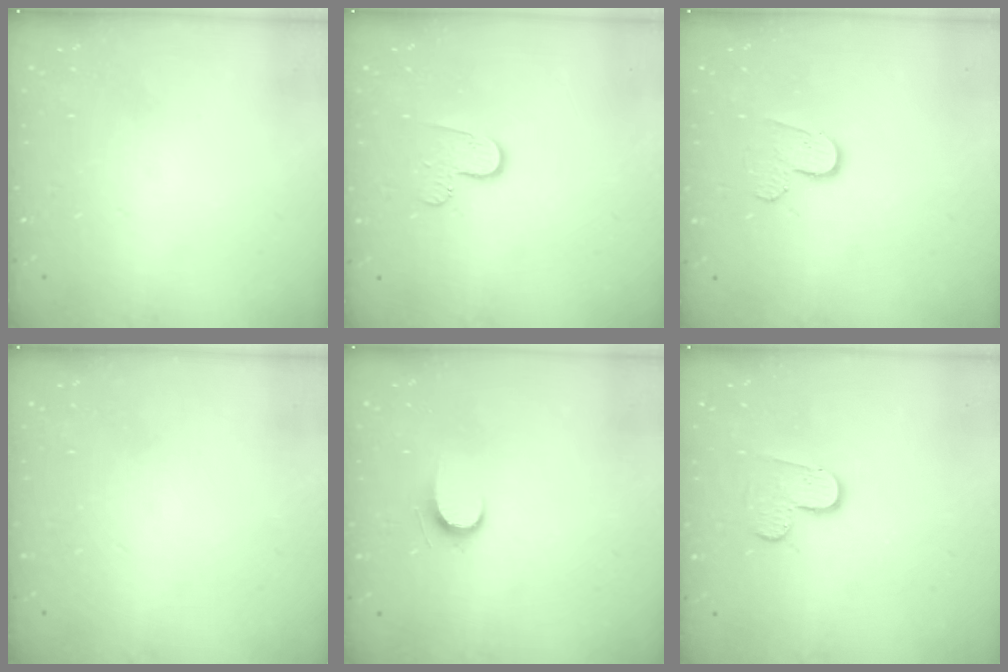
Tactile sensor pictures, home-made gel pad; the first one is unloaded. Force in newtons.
{"total": 6.0, "press": 6.0, "slide": 0.6}
{"total": 6.3, "press": 6.3, "slide": 0.5}
{"total": 0.0}
{"total": 6.0, "press": 6.0, "slide": 0.7}
{"total": 4.2, "press": 4.2, "slide": 0.4}